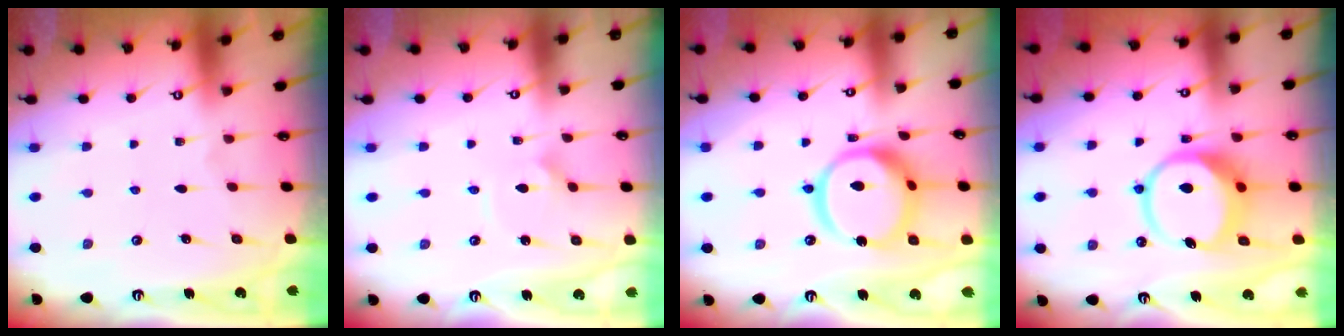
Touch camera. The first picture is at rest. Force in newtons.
{"total": 2.4, "press": 2.4, "slide": 0.0}
{"total": 16.8, "press": 16.7, "slide": 1.7}
{"total": 11.6, "press": 11.5, "slide": 1.6}